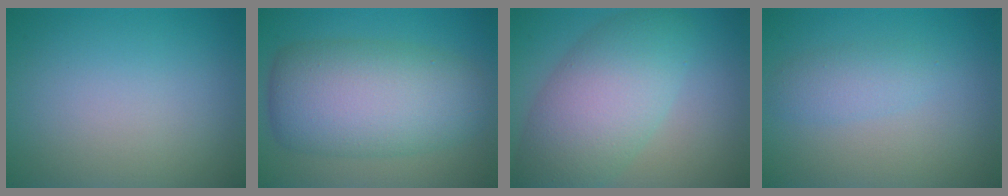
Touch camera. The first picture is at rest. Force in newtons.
{"total": 9.4, "press": 9.4, "slide": 0.5}
{"total": 7.9, "press": 7.9, "slide": 0.1}
{"total": 2.0, "press": 2.0, "slide": 0.1}